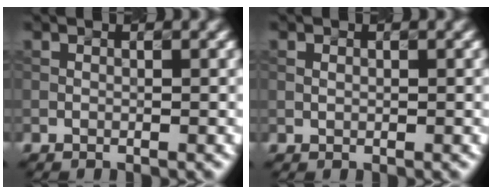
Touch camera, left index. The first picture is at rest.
{"total": 0.0}